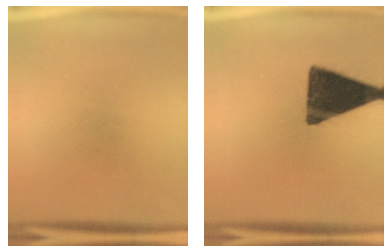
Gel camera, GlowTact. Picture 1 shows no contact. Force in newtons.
{"total": 16.0}